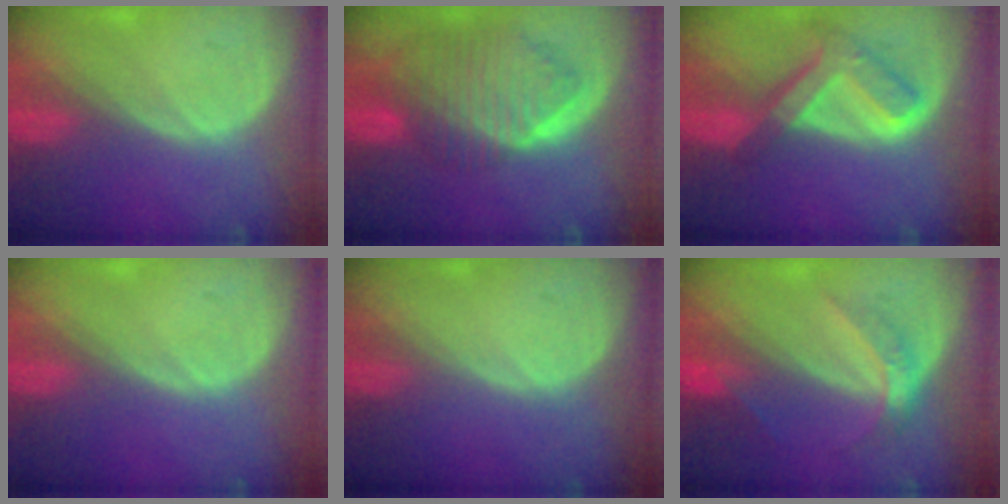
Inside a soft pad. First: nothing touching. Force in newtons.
{"total": 10.1, "press": 8.8, "slide": 5.1}
{"total": 7.7, "press": 6.5, "slide": 4.0}
{"total": 0.0}
{"total": 0.0}
{"total": 4.8, "press": 4.3, "slide": 2.2}